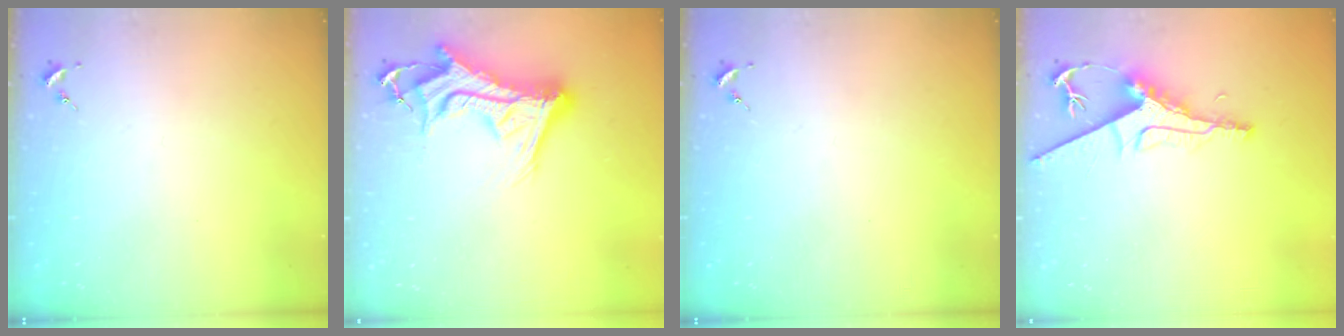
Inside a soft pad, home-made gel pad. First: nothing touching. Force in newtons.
{"total": 17.8, "press": 17.8, "slide": 1.7}
{"total": 0.0}
{"total": 9.4, "press": 9.4, "slide": 0.9}